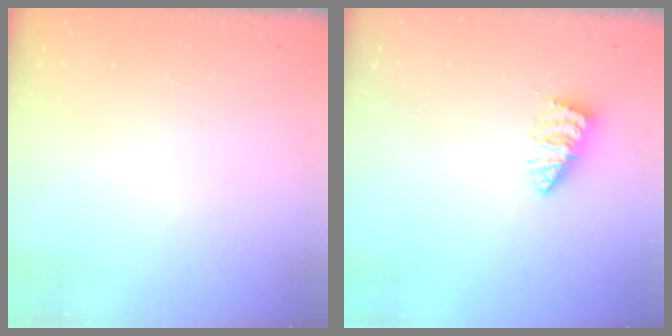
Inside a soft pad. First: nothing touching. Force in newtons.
{"total": 2.3, "press": 2.3, "slide": 0.1}